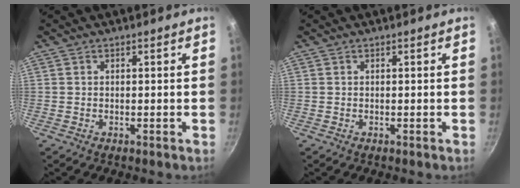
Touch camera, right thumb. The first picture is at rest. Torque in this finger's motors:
{"motor_torque": [0.00, 0.00, 0.01, -0.01, 0.05]}